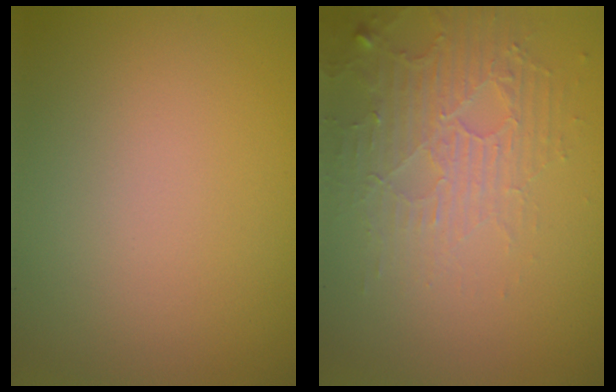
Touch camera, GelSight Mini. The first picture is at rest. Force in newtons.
{"total": 3.8, "press": 3.3, "slide": 1.9}